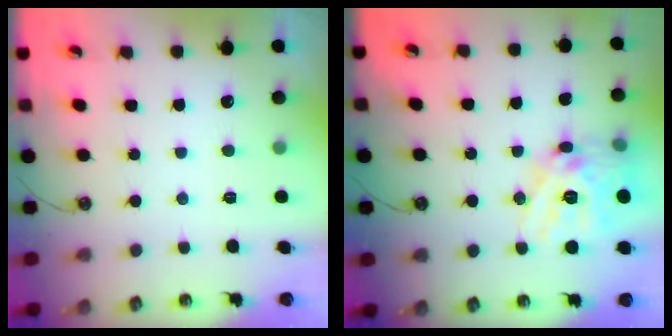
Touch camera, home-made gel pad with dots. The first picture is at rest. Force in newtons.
{"total": 20.0, "press": 19.9, "slide": 1.9}